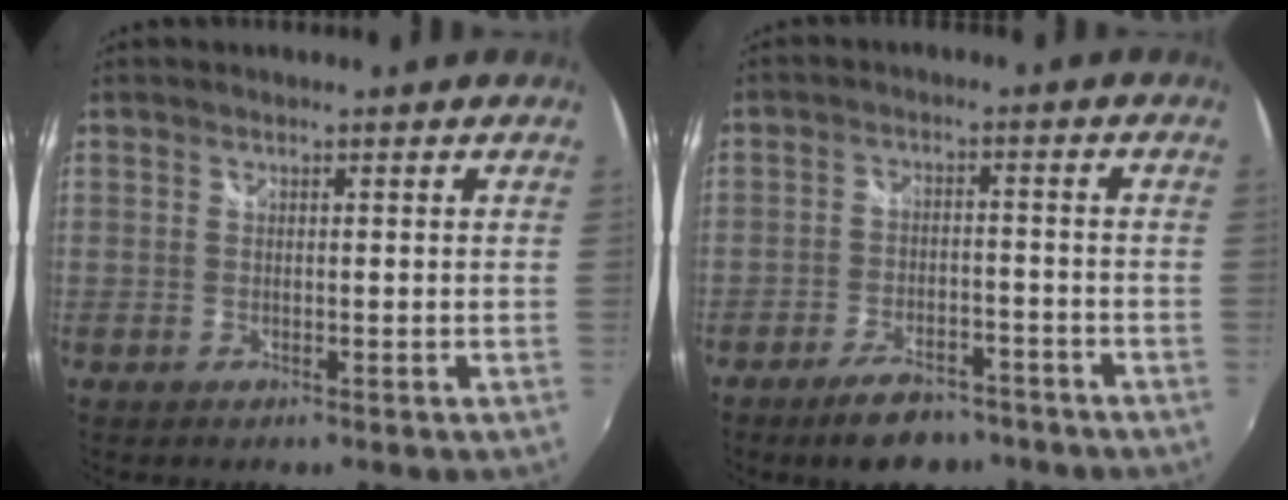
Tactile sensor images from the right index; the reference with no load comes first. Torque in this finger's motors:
{"motor_torque": [0.71, -0.70, 0.32, 0.02]}